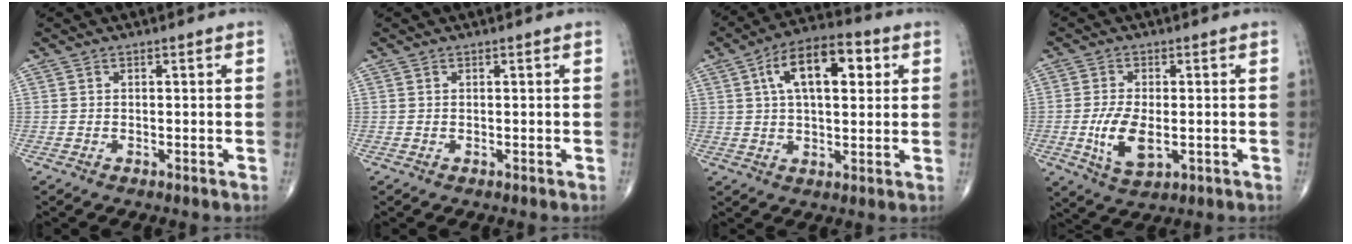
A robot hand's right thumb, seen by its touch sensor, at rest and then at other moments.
{"total": 0.0}
{"total": 13.8, "force": [4.2, 6.6, 11.3], "torque": [-0.170, 0.014, 0.063]}
{"total": 7.8, "force": [-1.3, 3.8, 6.6], "torque": [-0.130, -0.009, -0.018]}